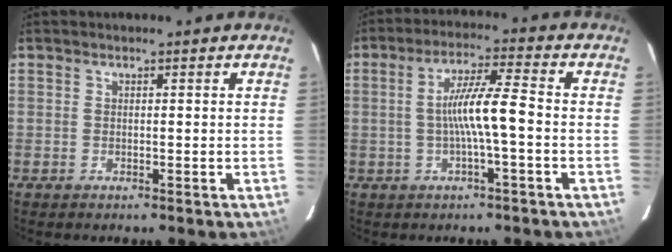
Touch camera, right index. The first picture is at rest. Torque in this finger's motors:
{"motor_torque": [0.45, -0.09, 0.66, 0.16]}